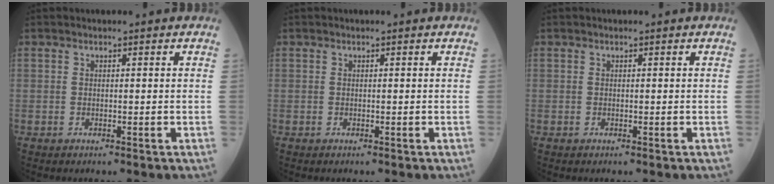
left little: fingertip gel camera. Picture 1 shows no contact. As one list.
[{"total": 0.0}, {"total": 0.0}]